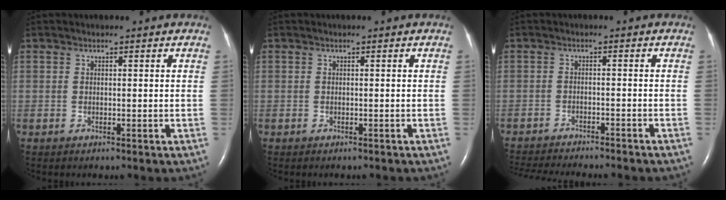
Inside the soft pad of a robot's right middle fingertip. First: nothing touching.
{"total": 1.0, "force": [-0.9, 0.3, 0.3], "torque": [-0.007, -0.002, -0.012]}
{"total": 14.9, "force": [-13.4, 2.1, 6.2], "torque": [-0.114, -0.025, -0.178]}